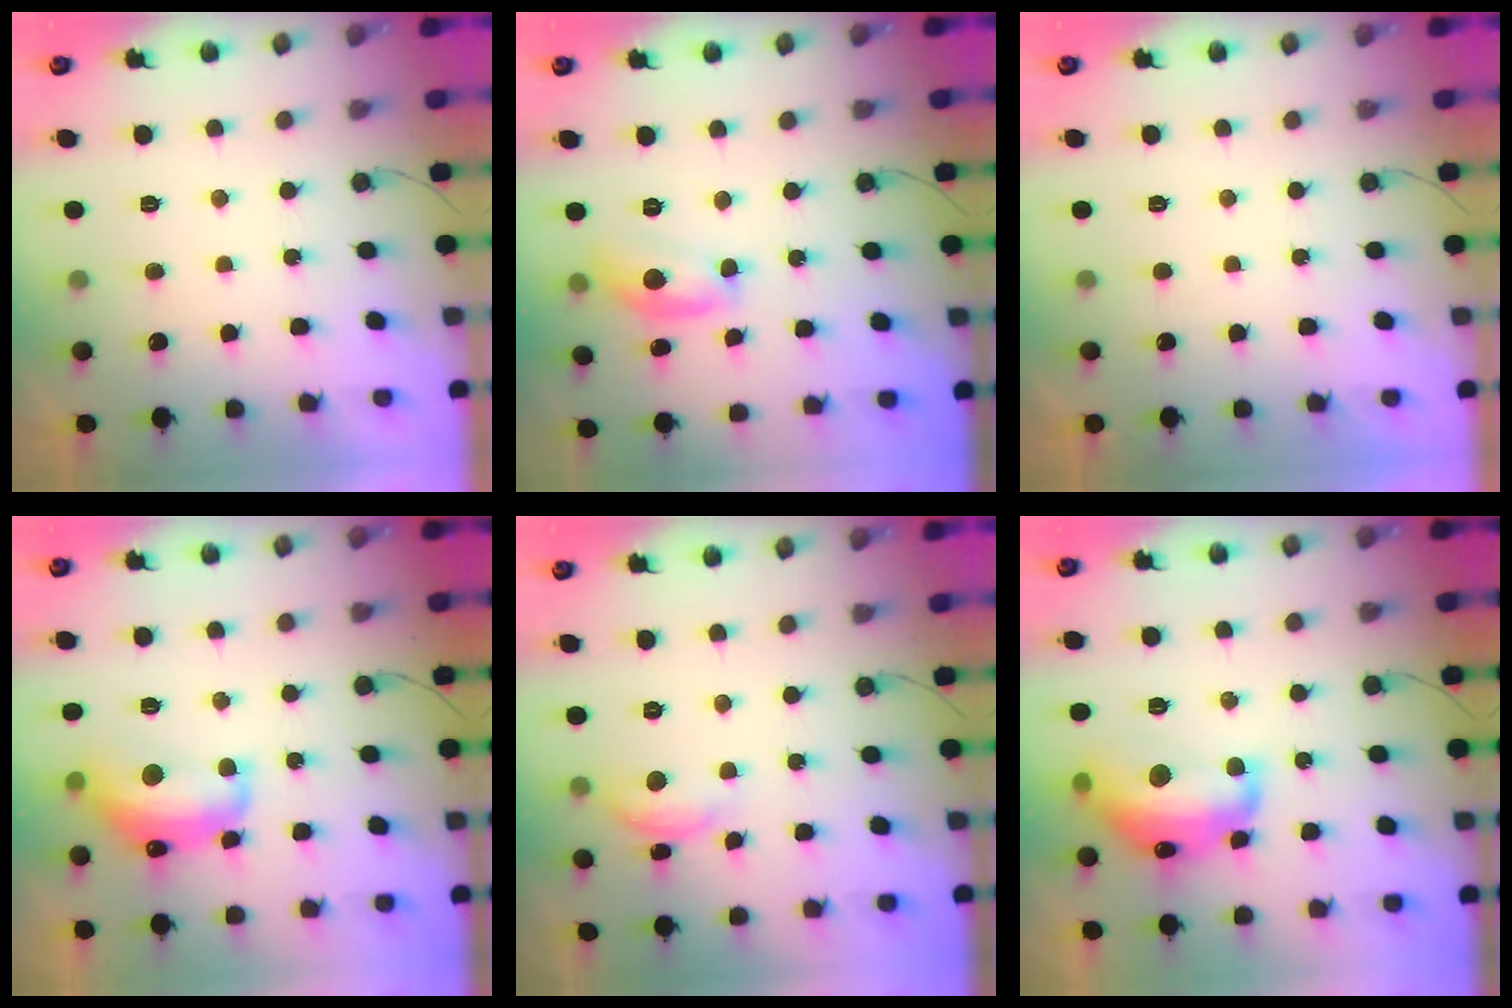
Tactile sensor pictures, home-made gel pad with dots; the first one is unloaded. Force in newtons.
{"total": 12.0, "press": 12.0, "slide": 0.6}
{"total": 0.0}
{"total": 13.8, "press": 13.8, "slide": 1.0}
{"total": 8.5, "press": 8.5, "slide": 0.6}
{"total": 16.1, "press": 16.0, "slide": 1.1}